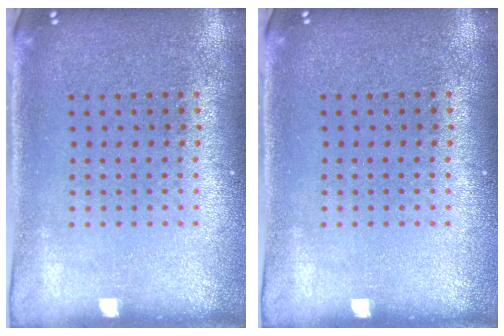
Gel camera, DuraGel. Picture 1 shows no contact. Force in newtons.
{"total": 0.0}